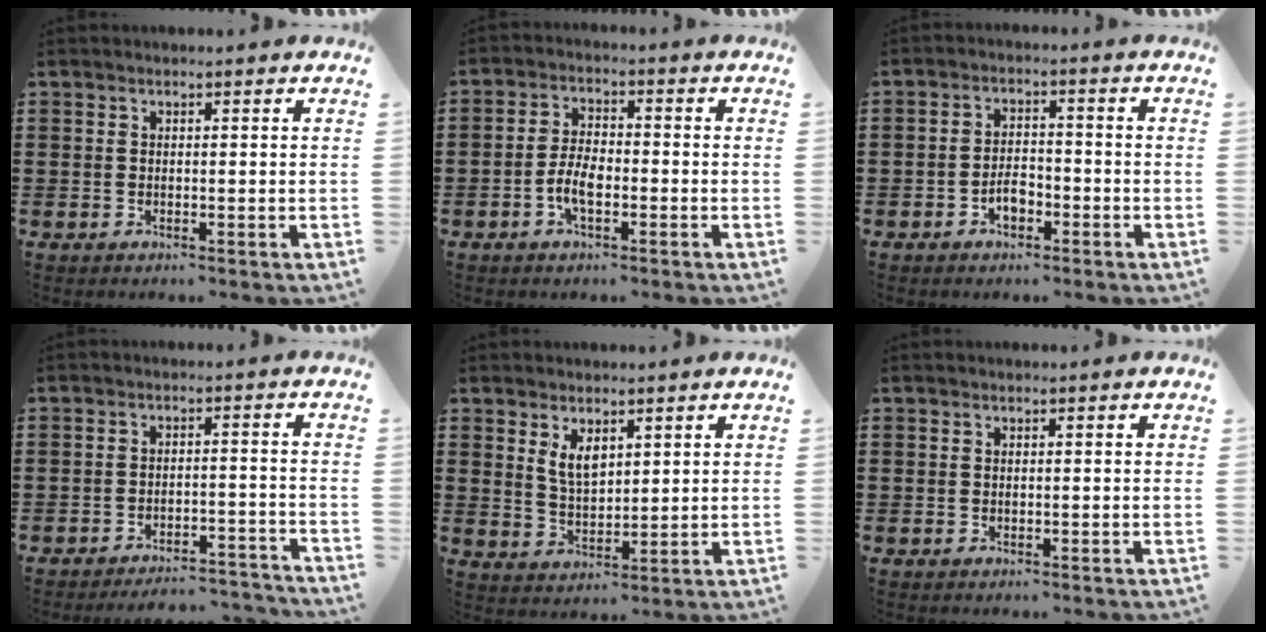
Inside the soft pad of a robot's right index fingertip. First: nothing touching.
{"total": 4.9, "force": [-1.8, 2.1, 4.0], "torque": [-0.096, -0.003, -0.039]}
{"total": 3.6, "force": [-1.9, 1.8, 2.5], "torque": [-0.053, 0.001, -0.036]}
{"total": 3.8, "force": [-3.8, 0.2, 0.8], "torque": [-0.017, 0.001, -0.077]}
{"total": 4.3, "force": [2.3, 2.2, 2.9], "torque": [-0.065, 0.005, 0.043]}
{"total": 0.0}